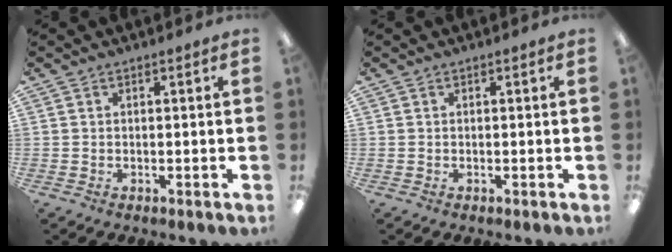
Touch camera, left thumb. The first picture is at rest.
{"total": 0.0}